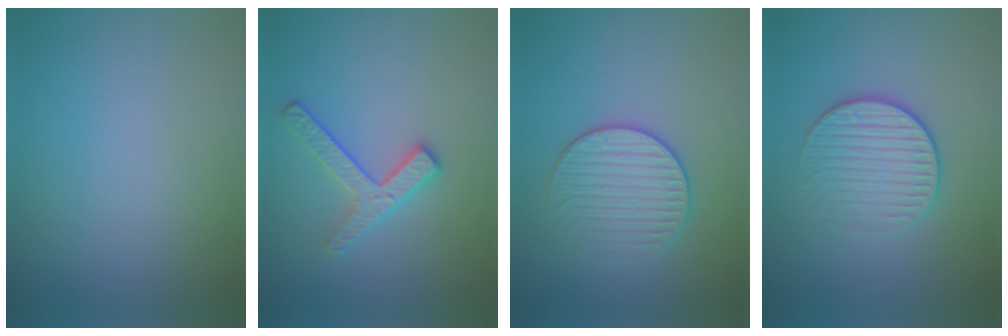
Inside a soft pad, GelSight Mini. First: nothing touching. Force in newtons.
{"total": 2.6, "press": 2.4, "slide": 0.9}
{"total": 3.1, "press": 3.1, "slide": 0.5}
{"total": 3.2, "press": 2.9, "slide": 1.4}